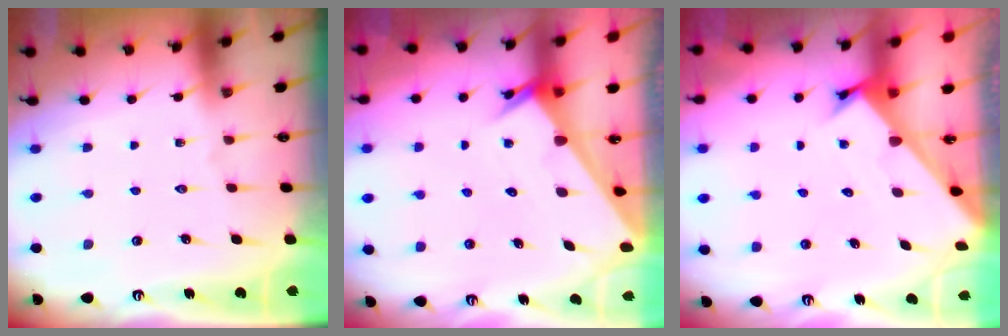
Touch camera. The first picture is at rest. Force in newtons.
{"total": 2.1, "press": 2.1, "slide": 0.1}
{"total": 2.5, "press": 2.5, "slide": 0.2}